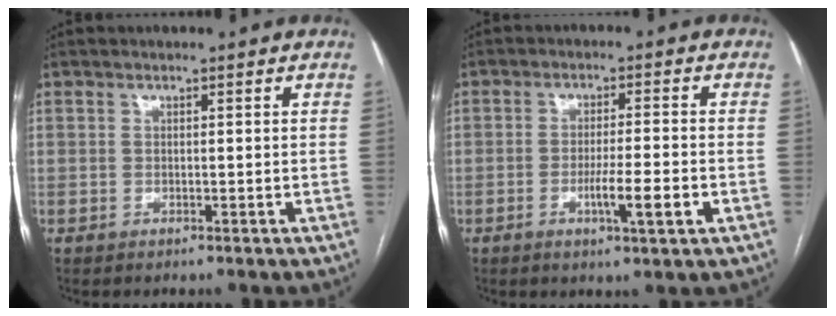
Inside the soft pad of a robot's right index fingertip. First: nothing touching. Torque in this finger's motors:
{"motor_torque": [0.89, -0.40, 0.31, 0.07]}